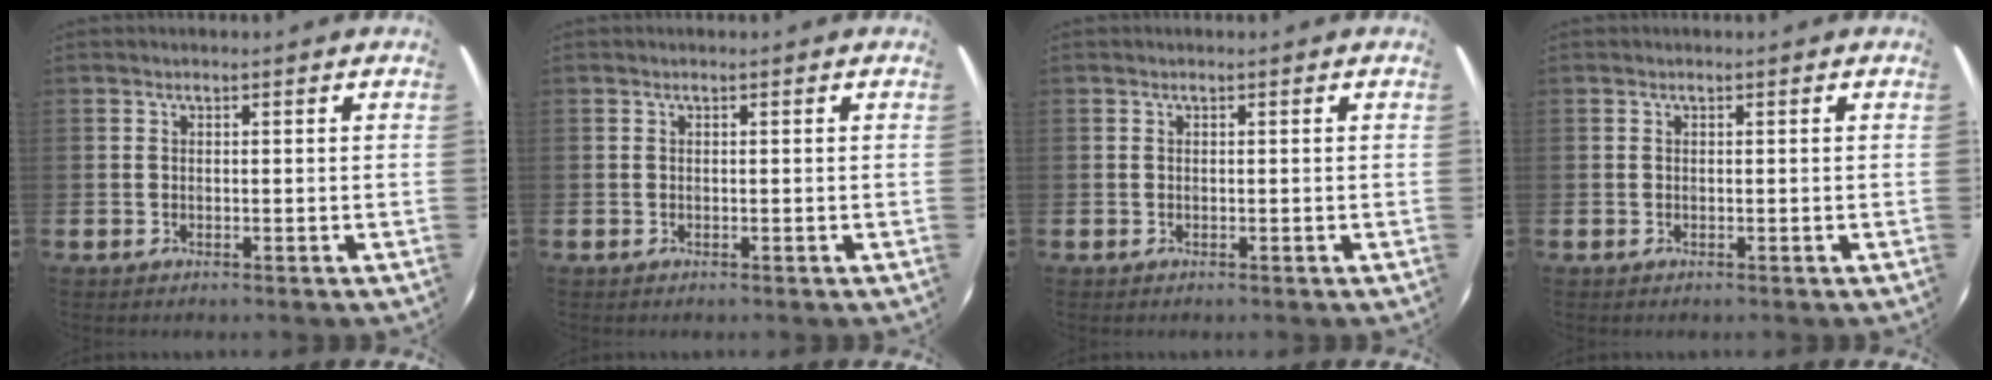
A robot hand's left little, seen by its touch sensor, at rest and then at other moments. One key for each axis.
{"total": 0.0}
{"total": 0.0}
{"total": 0.0}